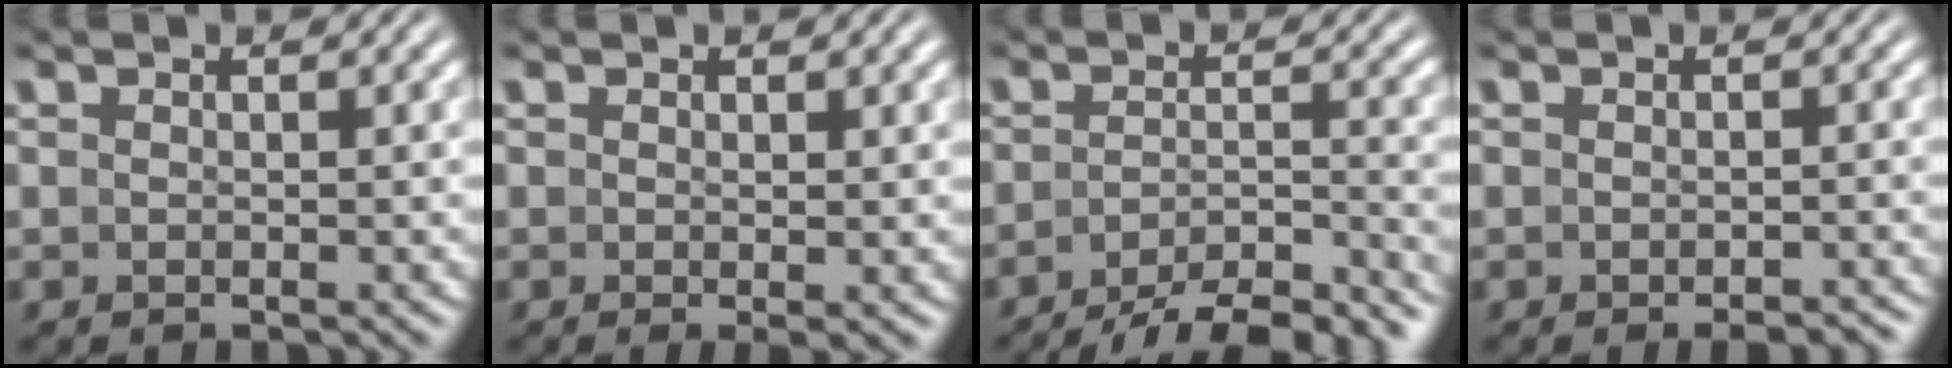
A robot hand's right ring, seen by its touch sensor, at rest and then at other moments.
{"total": 1.3, "force": [-0.3, 0.1, 1.2], "torque": [-0.009, -0.007, 0.000]}
{"total": 8.1, "force": [-6.6, 2.8, 3.8], "torque": [-0.045, -0.023, -0.095]}
{"total": 2.1, "force": [-1.9, 0.1, 0.8], "torque": [-0.011, -0.001, -0.028]}